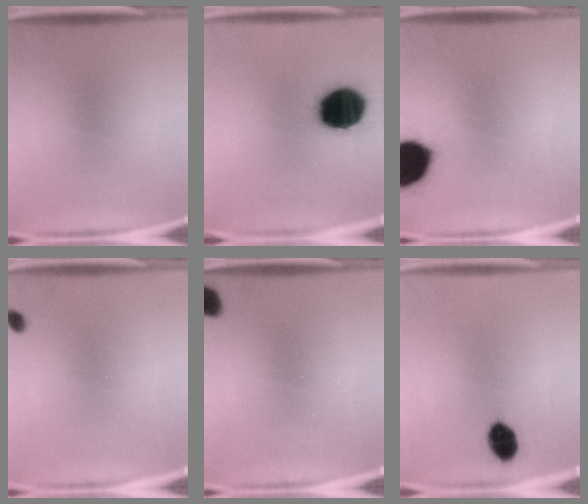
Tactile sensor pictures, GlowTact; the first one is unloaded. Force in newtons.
{"total": 20.1}
{"total": 19.7}
{"total": 1.1}
{"total": 3.8}
{"total": 6.3}